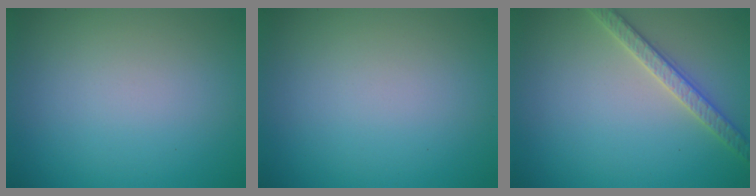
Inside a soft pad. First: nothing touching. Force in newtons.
{"total": 0.0}
{"total": 2.7, "press": 2.7, "slide": 0.1}